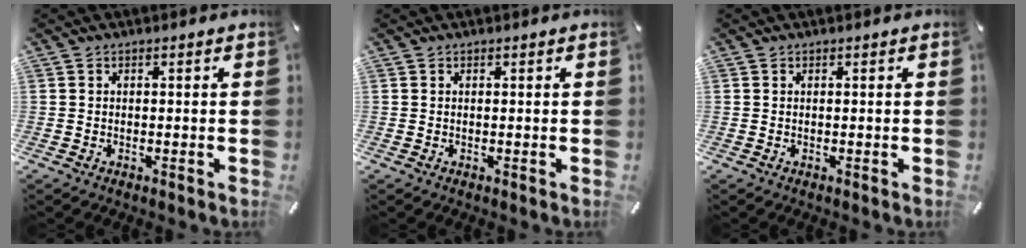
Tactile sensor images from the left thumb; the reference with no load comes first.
{"total": 0.0}
{"total": 0.0}